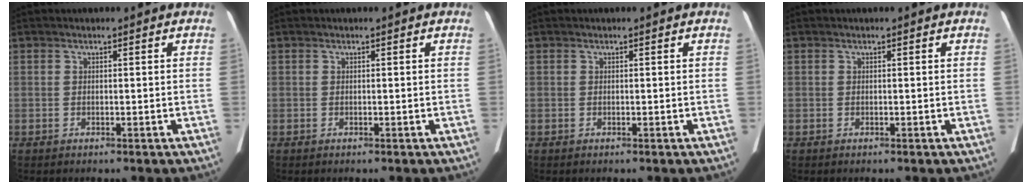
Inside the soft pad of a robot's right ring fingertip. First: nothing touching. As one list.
[{"total": 0.0}, {"total": 0.0}, {"total": 0.0}]